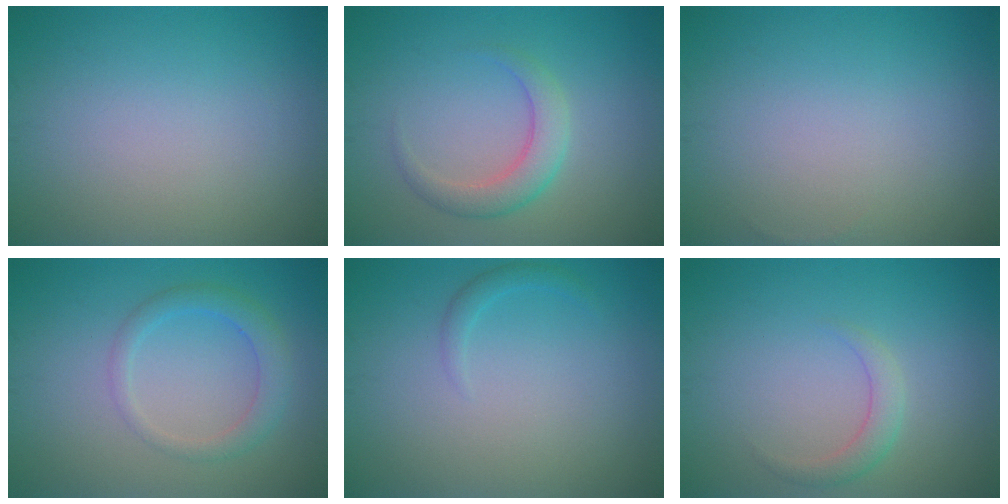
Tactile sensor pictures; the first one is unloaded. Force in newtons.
{"total": 2.8, "press": 2.8, "slide": 0.2}
{"total": 0.0}
{"total": 2.6, "press": 2.6, "slide": 0.0}
{"total": 1.0, "press": 1.0, "slide": 0.1}
{"total": 1.7, "press": 1.7, "slide": 0.0}